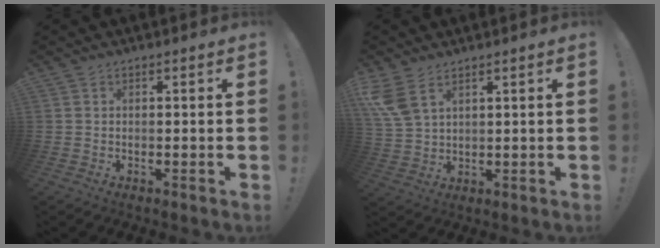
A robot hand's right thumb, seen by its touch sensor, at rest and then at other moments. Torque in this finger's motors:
{"motor_torque": [0.69, 2.20, 0.52, -0.30, 0.11]}